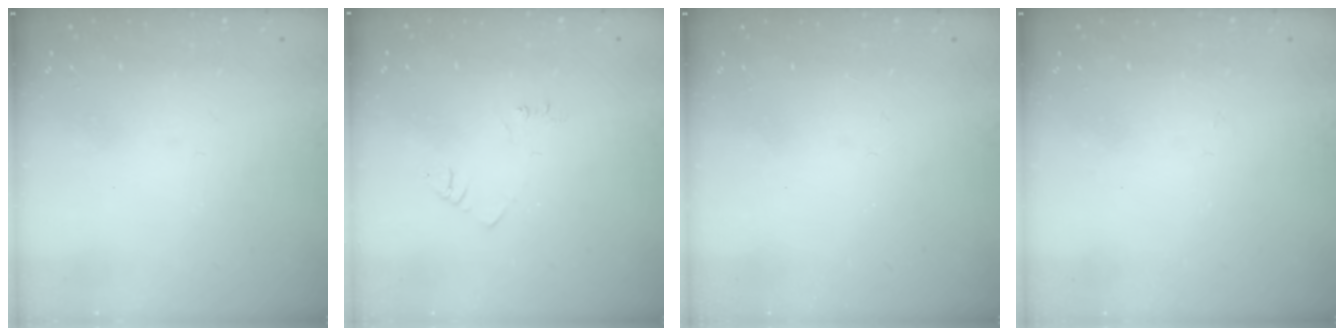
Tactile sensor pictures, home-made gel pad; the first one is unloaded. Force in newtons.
{"total": 2.9, "press": 2.9, "slide": 0.4}
{"total": 3.6, "press": 3.5, "slide": 0.4}
{"total": 2.7, "press": 2.7, "slide": 0.5}